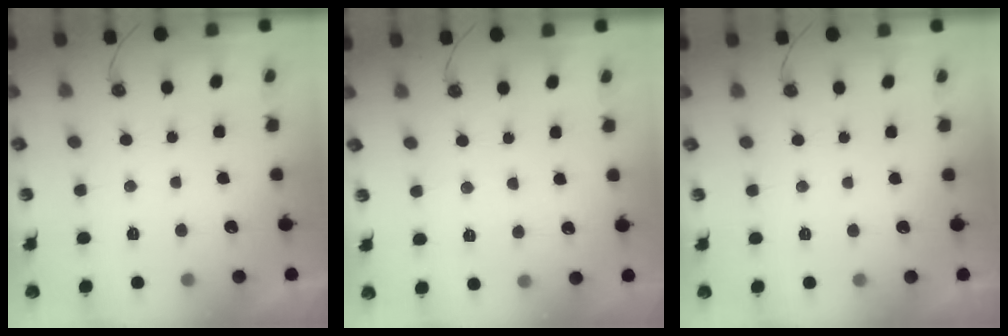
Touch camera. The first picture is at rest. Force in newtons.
{"total": 5.3, "press": 5.3, "slide": 0.7}
{"total": 0.0}